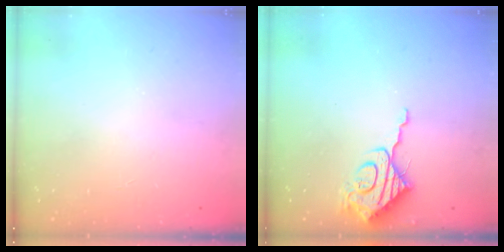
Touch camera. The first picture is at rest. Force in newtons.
{"total": 10.0, "press": 10.0, "slide": 0.4}